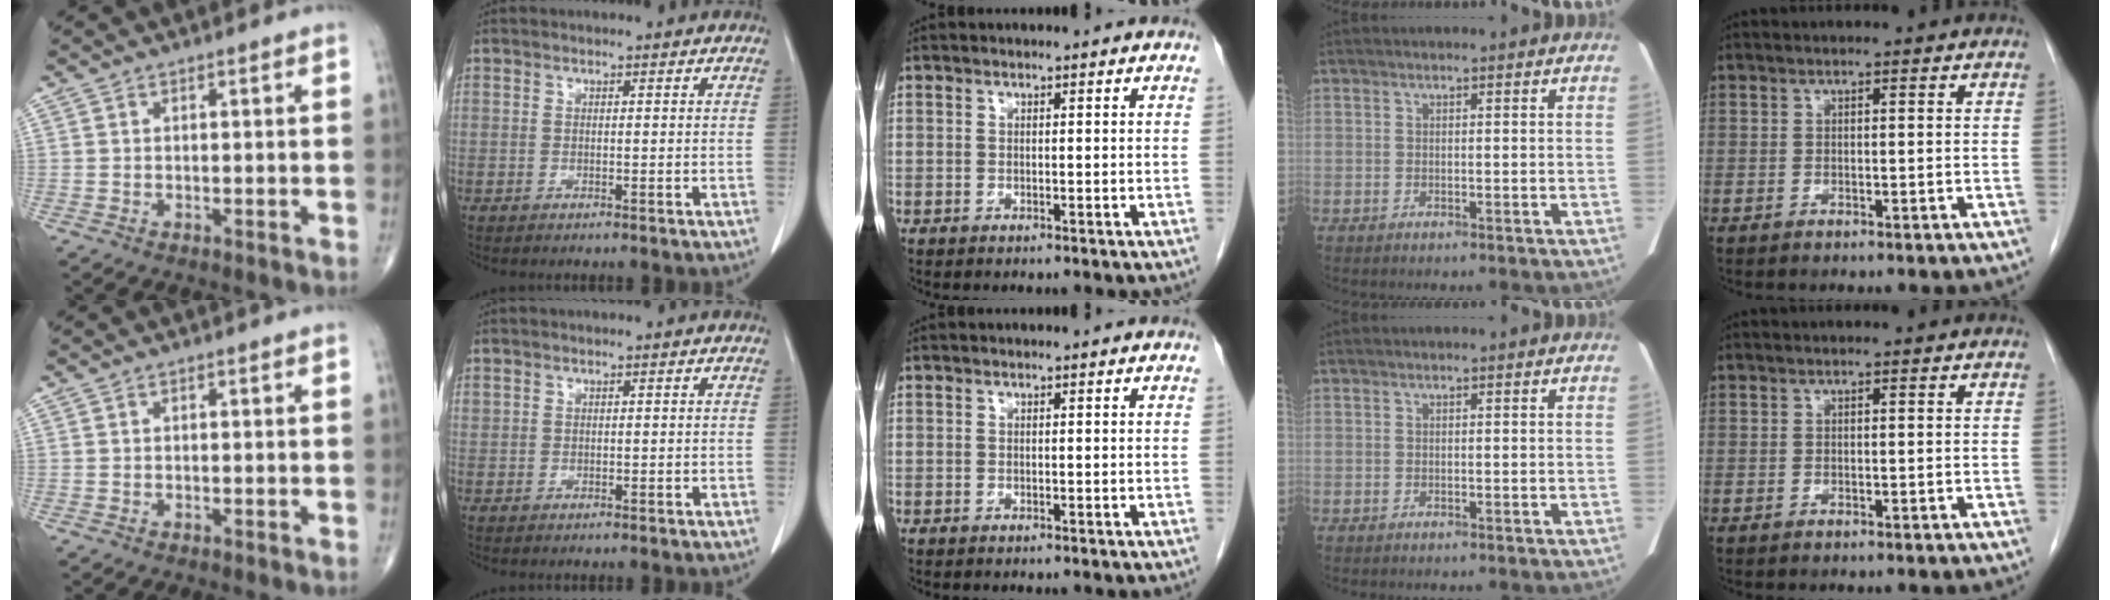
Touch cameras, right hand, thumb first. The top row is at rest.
{"index": {"total": 0.7, "force": [0.3, 0.5, 0.3], "torque": [-0.006, 0.008, 0.010]}}